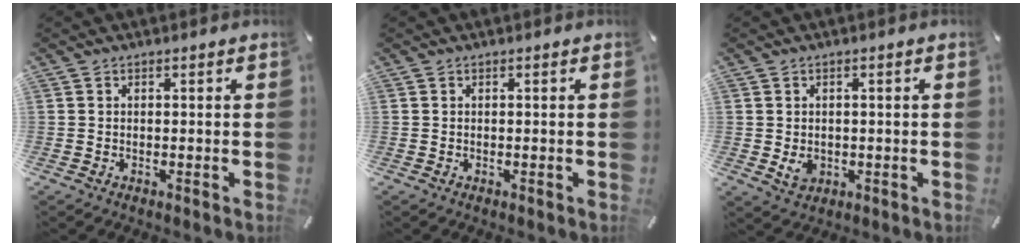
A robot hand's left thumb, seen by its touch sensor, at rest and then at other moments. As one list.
[{"total": 0.0}, {"total": 3.6, "force": [-0.4, 3.0, 1.9], "torque": [-0.032, 0.000, -0.007]}]